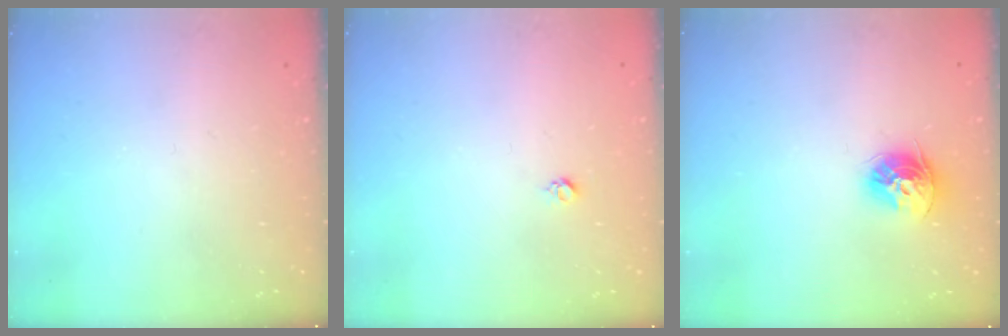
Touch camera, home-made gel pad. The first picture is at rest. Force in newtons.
{"total": 3.0, "press": 2.9, "slide": 0.4}
{"total": 10.6, "press": 10.6, "slide": 1.0}